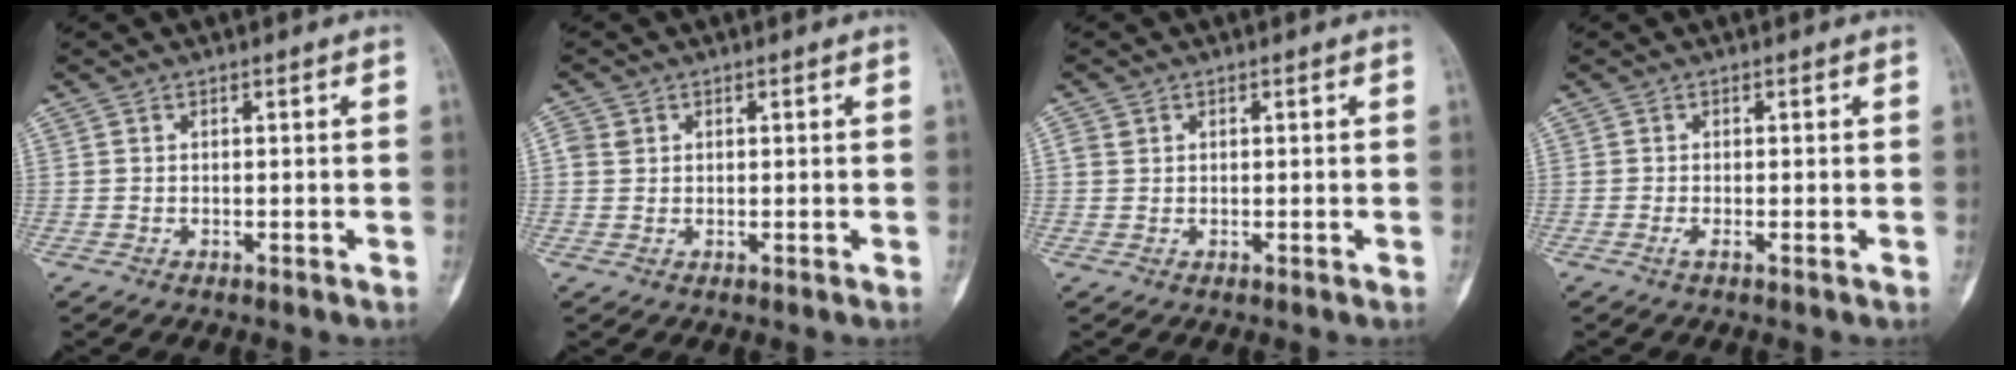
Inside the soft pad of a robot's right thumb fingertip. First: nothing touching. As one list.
[{"total": 2.4, "force": [0.8, 2.0, 1.0], "torque": [-0.015, 0.000, 0.017]}, {"total": 1.6, "force": [0.6, 1.3, 0.7], "torque": [-0.008, 0.000, 0.013]}, {"total": 0.7, "force": [-0.3, 0.0, 0.6], "torque": [-0.020, -0.003, -0.008]}]